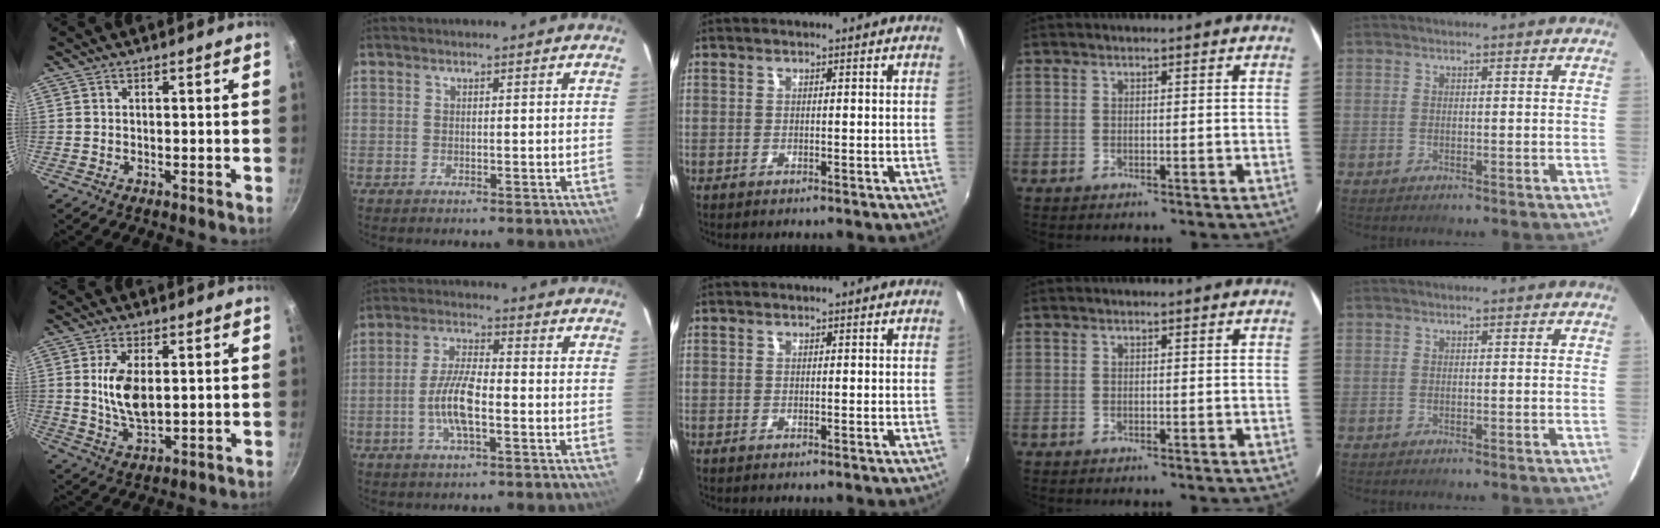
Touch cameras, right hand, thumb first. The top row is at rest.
{"thumb": {"total": 8.6, "force": [1.4, 4.4, 7.3], "torque": [-0.138, -0.014, 0.032]}, "index": {"total": 8.1, "force": [-2.3, 2.3, 7.4], "torque": [-0.150, 0.003, -0.047]}}